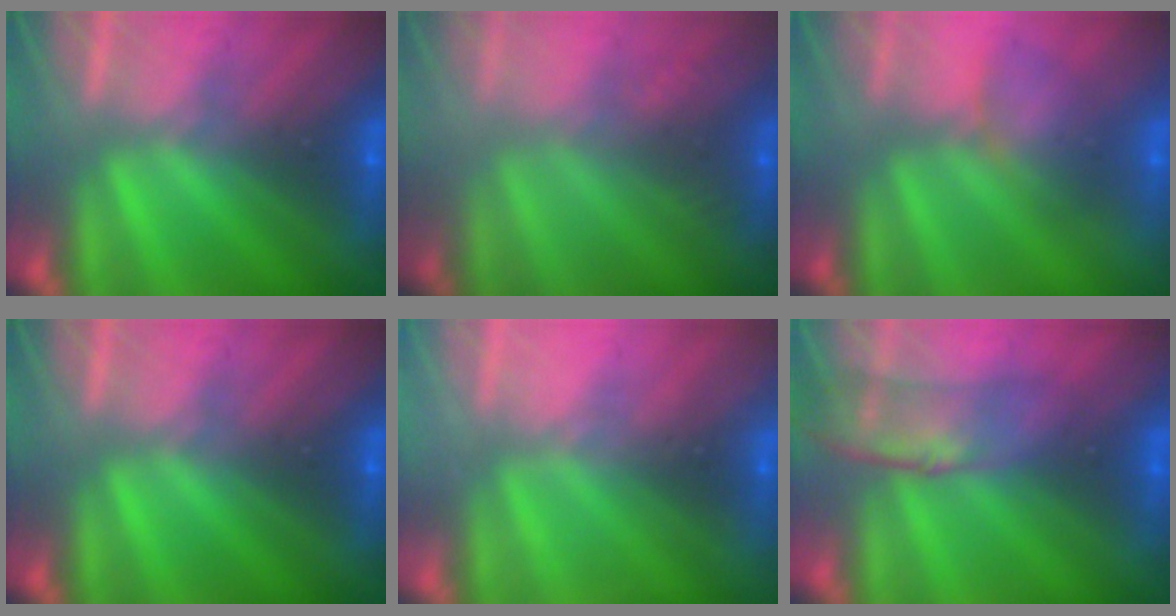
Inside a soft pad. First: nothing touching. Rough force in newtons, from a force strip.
{"total": 2.4}
{"total": 3.5}
{"total": 0.0}
{"total": 1.8}
{"total": 3.0}